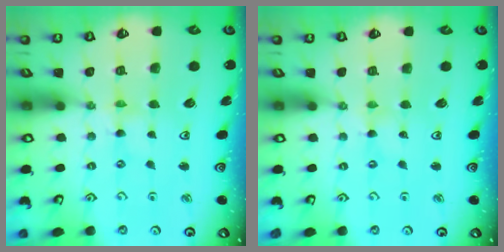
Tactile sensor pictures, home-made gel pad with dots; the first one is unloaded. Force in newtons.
{"total": 0.0}